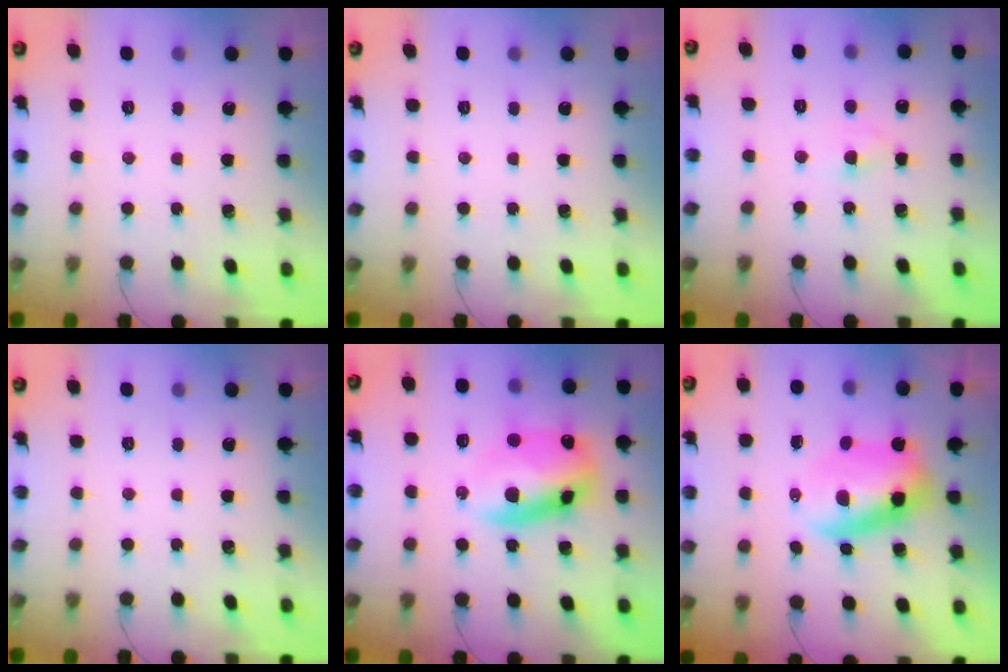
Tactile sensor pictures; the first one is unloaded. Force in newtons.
{"total": 0.0}
{"total": 3.6, "press": 3.4, "slide": 1.1}
{"total": 0.0}
{"total": 13.7, "press": 13.5, "slide": 2.1}
{"total": 6.7, "press": 6.5, "slide": 1.9}